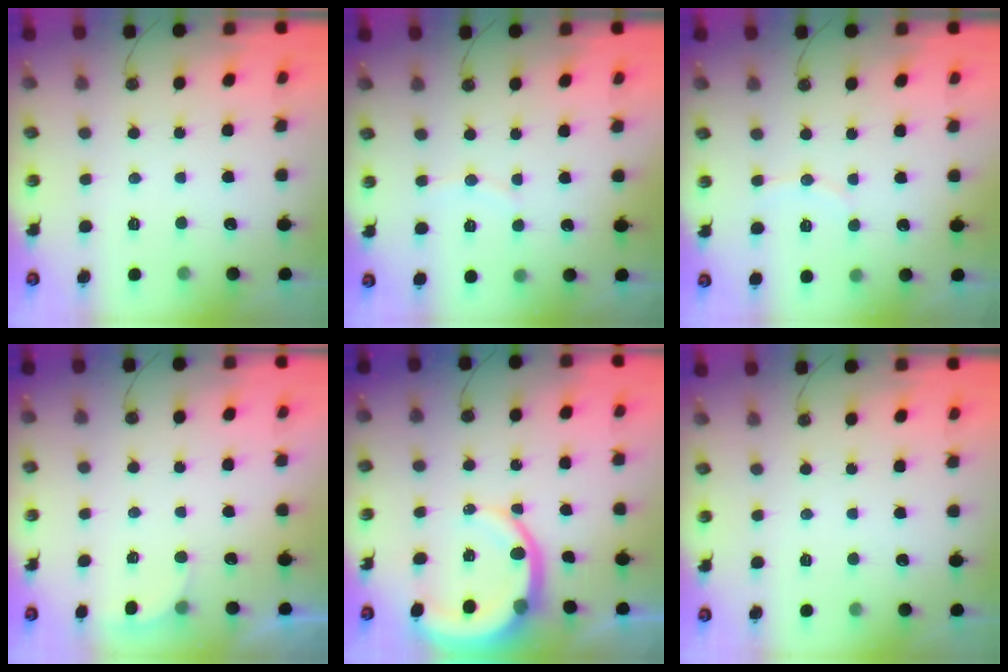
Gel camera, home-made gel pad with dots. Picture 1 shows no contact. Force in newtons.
{"total": 4.7, "press": 4.6, "slide": 0.8}
{"total": 5.8, "press": 5.4, "slide": 2.1}
{"total": 2.2, "press": 2.0, "slide": 1.0}
{"total": 10.7, "press": 10.6, "slide": 1.5}
{"total": 0.0}